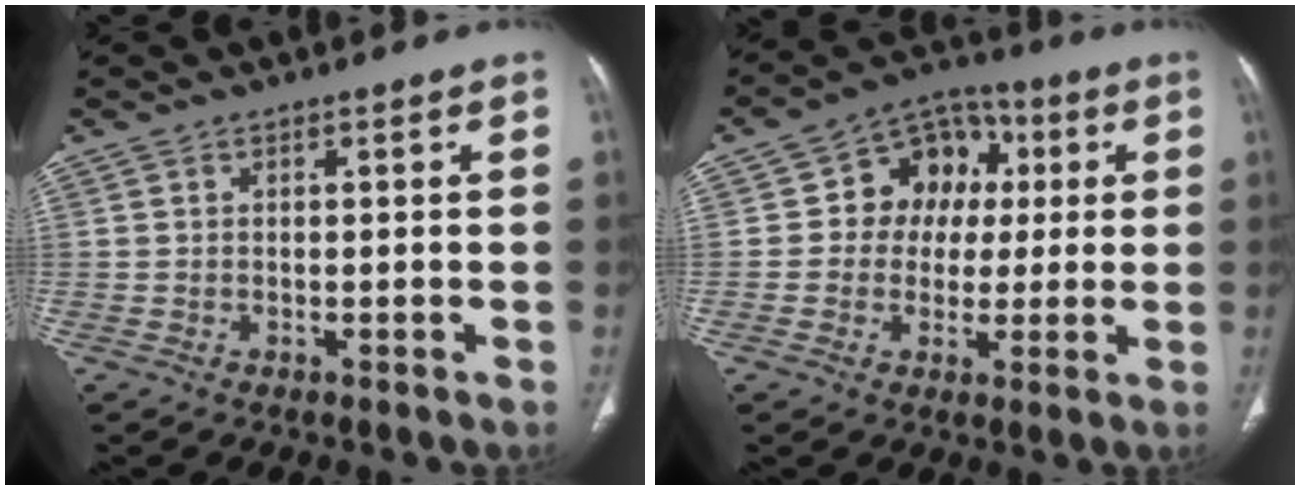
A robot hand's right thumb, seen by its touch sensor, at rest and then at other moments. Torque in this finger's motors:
{"motor_torque": [1.26, 1.20, 0.82, 0.08, -0.01]}